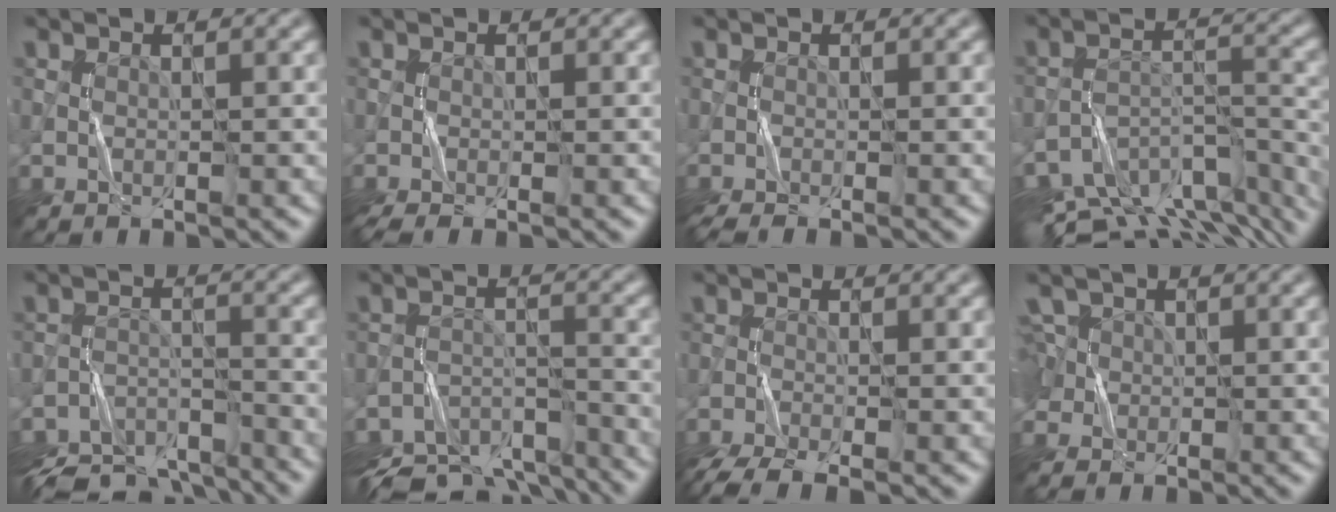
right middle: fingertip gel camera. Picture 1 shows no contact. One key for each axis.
{"total": 1.5, "fx": -1.0, "fy": 0.2, "fz": 1.1, "tx": -0.025, "ty": -0.005, "tz": -0.023}
{"total": 1.5, "fx": -1.2, "fy": 0.1, "fz": 0.8, "tx": -0.019, "ty": -0.002, "tz": -0.027}
{"total": 11.5, "fx": -9.3, "fy": 4.2, "fz": 5.2, "tx": -0.089, "ty": 0.002, "tz": -0.123}
{"total": 9.4, "fx": -8.7, "fy": 2.6, "fz": 2.6, "tx": -0.043, "ty": -0.011, "tz": -0.135}
{"total": 10.4, "fx": -9.4, "fy": 3.2, "fz": 3.1, "tx": -0.054, "ty": -0.013, "tz": -0.138}
{"total": 4.7, "fx": -3.7, "fy": 1.1, "fz": 2.6, "tx": -0.053, "ty": -0.019, "tz": -0.076}
{"total": 4.4, "fx": 1.3, "fy": 3.7, "fz": 2.1, "tx": -0.048, "ty": 0.029, "tz": 0.001}